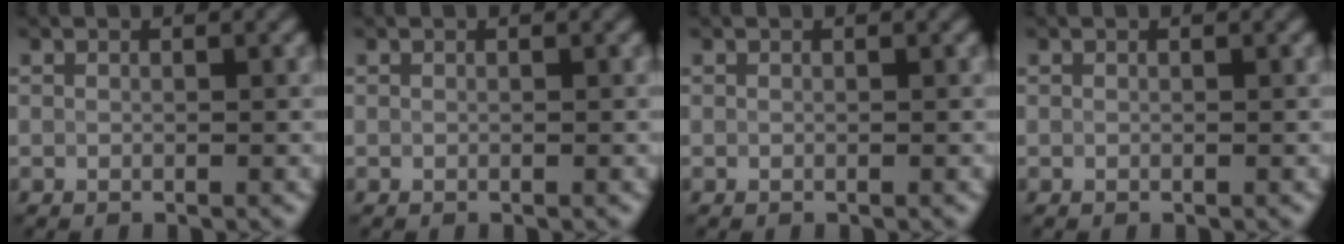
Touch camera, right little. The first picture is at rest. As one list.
[{"total": 0.0}, {"total": 0.0}, {"total": 0.0}]